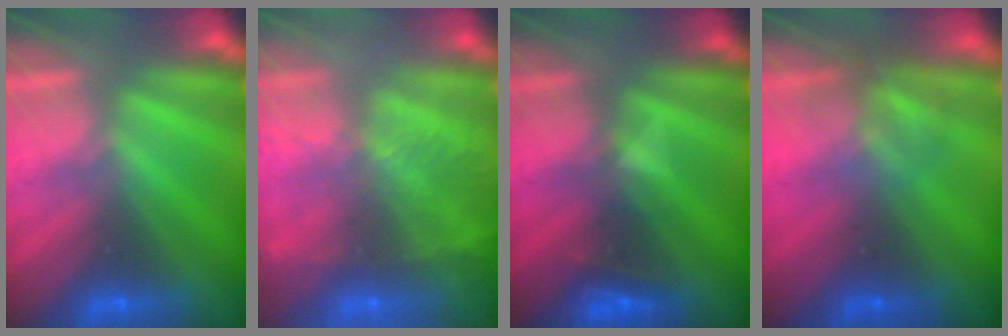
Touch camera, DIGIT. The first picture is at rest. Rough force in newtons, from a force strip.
{"total": 8.5}
{"total": 2.9}
{"total": 2.5}